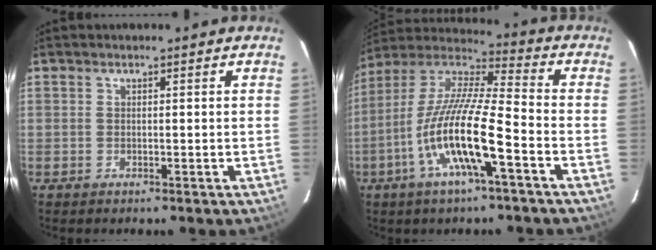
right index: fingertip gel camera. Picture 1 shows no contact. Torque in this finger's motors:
{"motor_torque": [1.25, -0.89, 1.05, 0.21]}